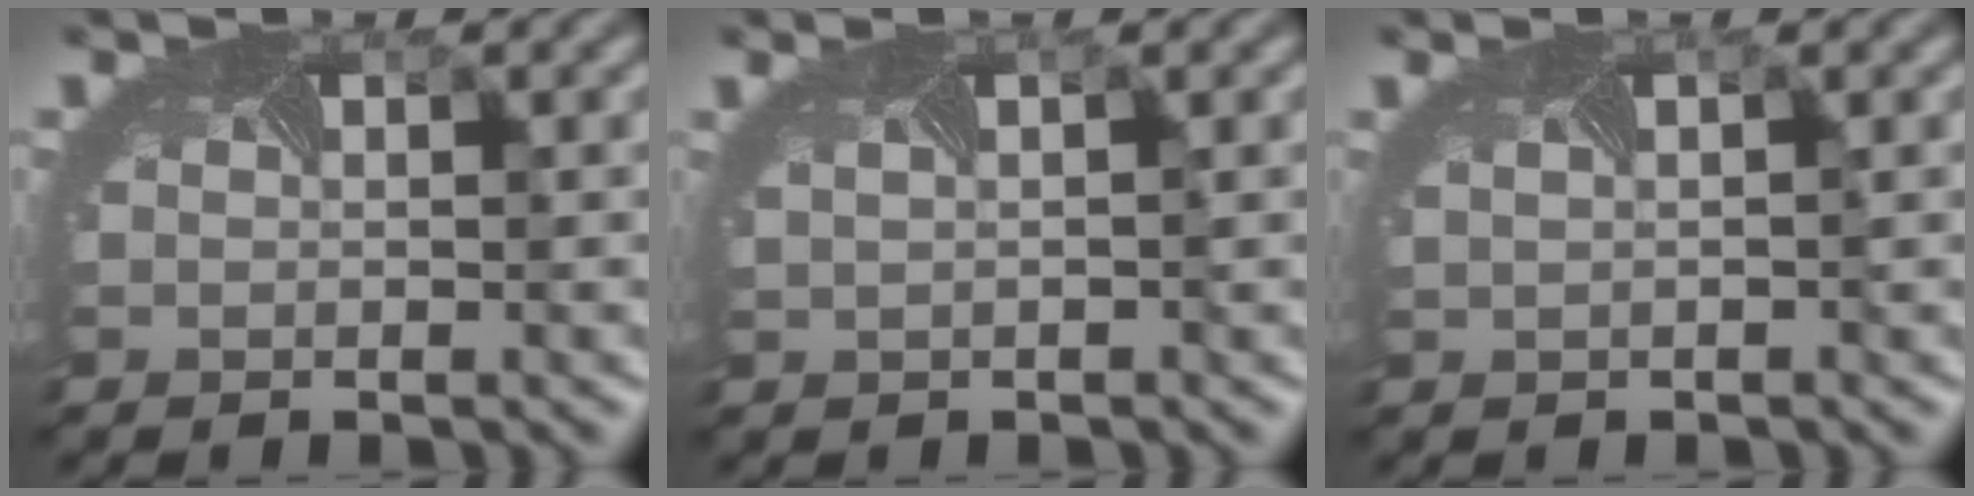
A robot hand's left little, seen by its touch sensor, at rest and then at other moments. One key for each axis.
{"total": 2.6, "fx": 1.1, "fy": 1.2, "fz": 2.1, "tx": -0.009, "ty": 0.018, "tz": -0.003}
{"total": 2.3, "fx": 0.9, "fy": 1.0, "fz": 1.8, "tx": -0.004, "ty": 0.016, "tz": -0.005}